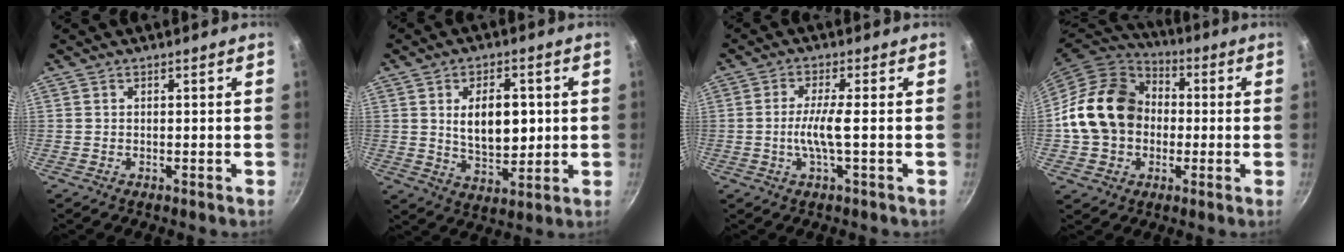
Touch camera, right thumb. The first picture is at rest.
{"total": 11.2, "force": [1.6, 6.5, 9.0], "torque": [-0.117, -0.012, 0.033]}
{"total": 5.2, "force": [-0.8, 0.3, 5.1], "torque": [-0.113, 0.006, -0.018]}
{"total": 17.6, "force": [0.1, 14.3, 10.2], "torque": [-0.157, 0.035, -0.005]}